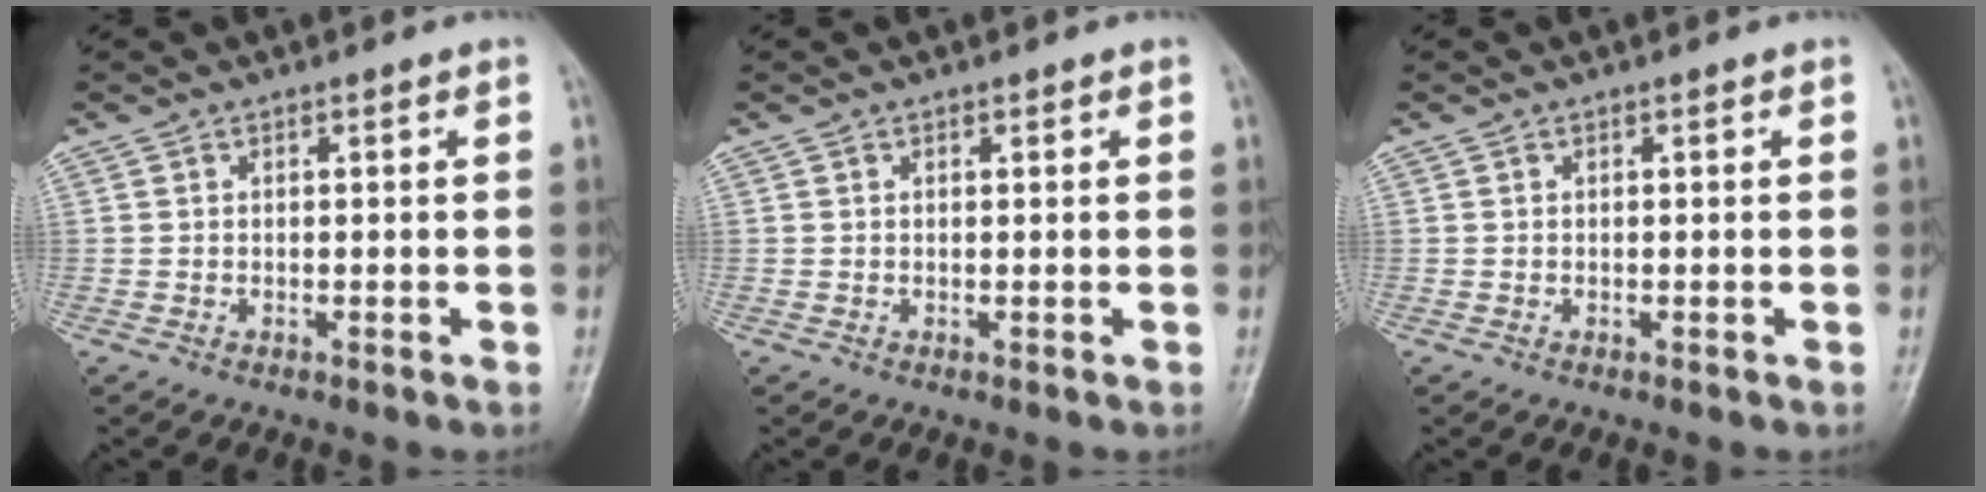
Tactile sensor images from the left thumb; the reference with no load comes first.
{"total": 0.6, "force": [0.3, 0.3, 0.3], "torque": [-0.003, -0.001, 0.003]}
{"total": 0.0}